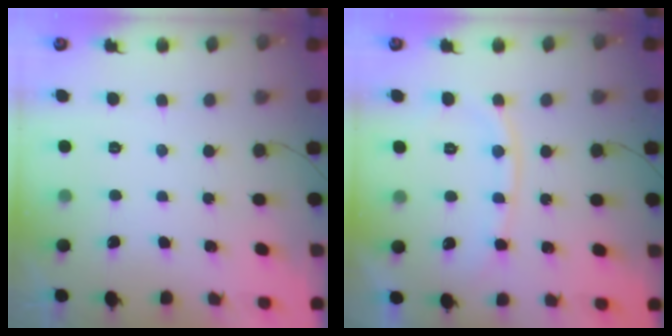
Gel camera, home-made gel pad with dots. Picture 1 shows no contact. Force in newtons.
{"total": 10.7, "press": 10.6, "slide": 1.5}